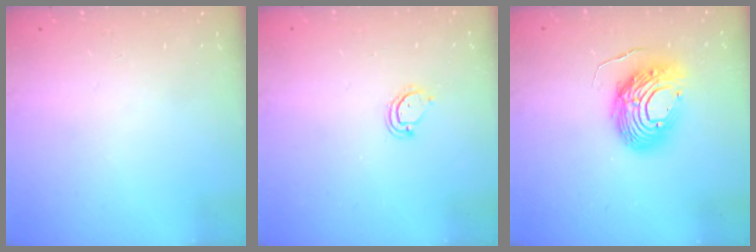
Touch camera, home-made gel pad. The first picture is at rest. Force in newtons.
{"total": 4.0, "press": 4.0, "slide": 0.4}
{"total": 12.5, "press": 12.4, "slide": 0.9}